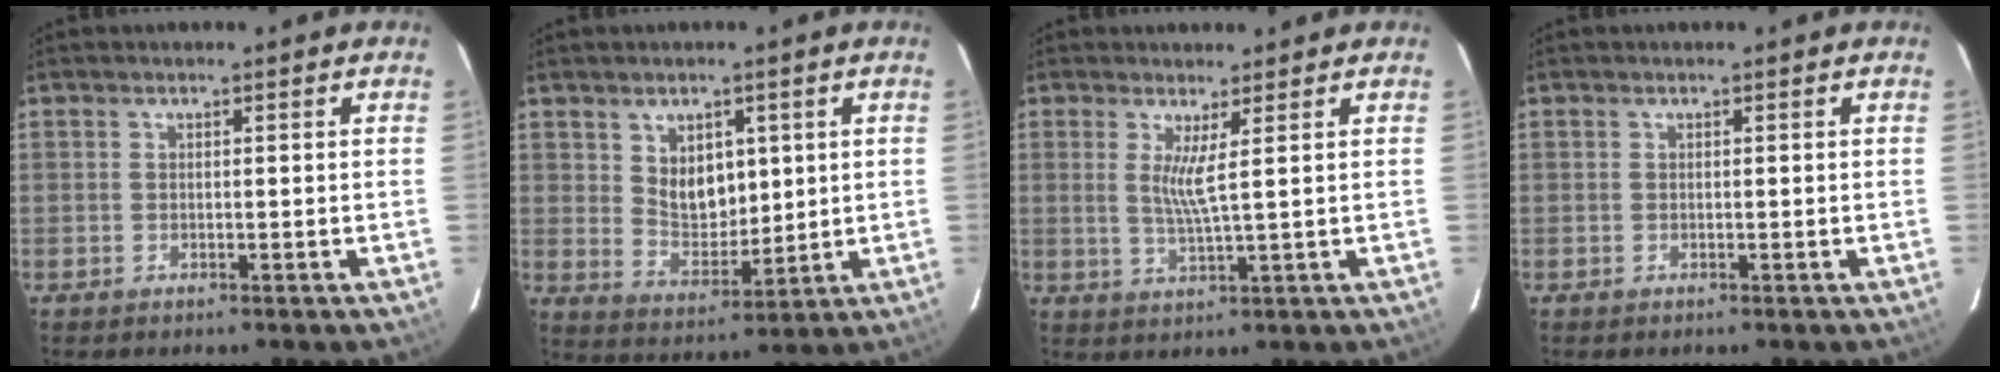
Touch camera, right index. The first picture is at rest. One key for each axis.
{"total": 7.9, "fx": 2.8, "fy": 5.4, "fz": 5.0, "tx": -0.081, "ty": -0.001, "tz": 0.063}
{"total": 3.8, "fx": 1.3, "fy": -0.6, "fz": 3.5, "tx": -0.067, "ty": -0.014, "tz": 0.022}
{"total": 0.0}